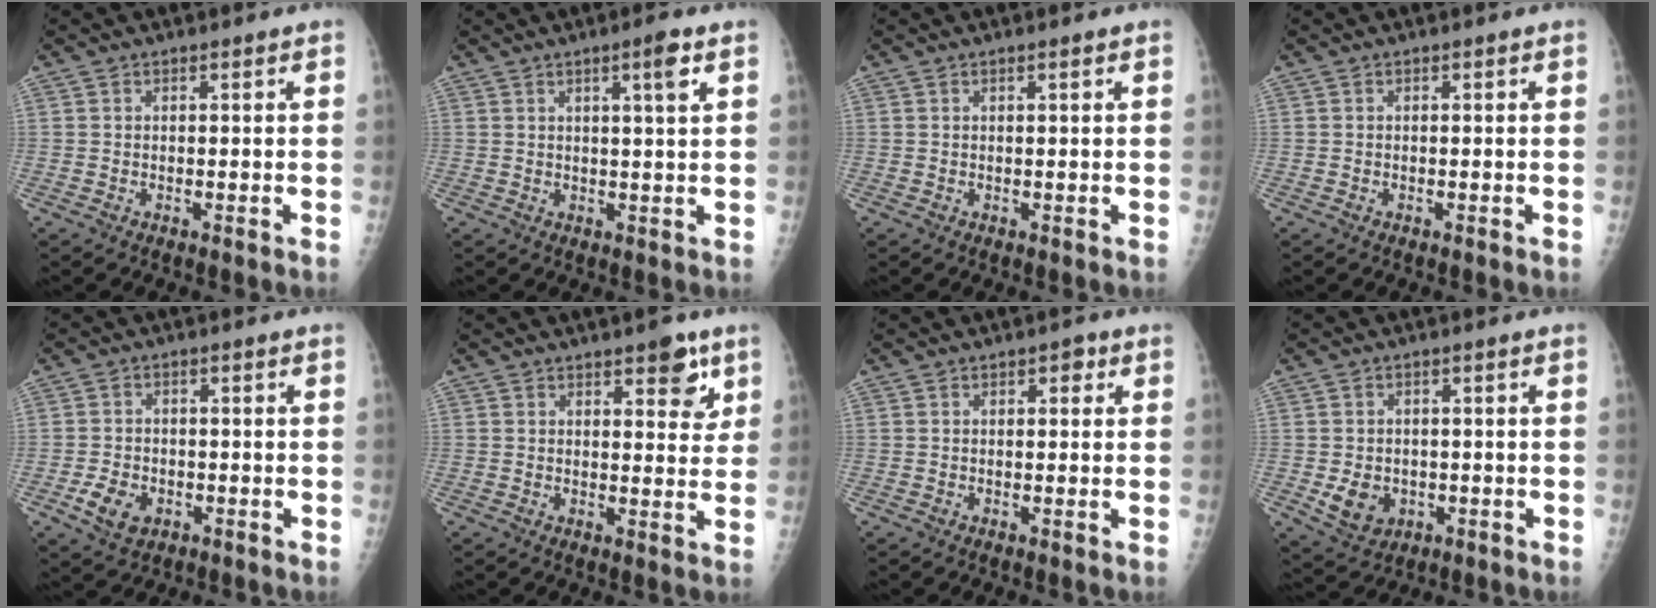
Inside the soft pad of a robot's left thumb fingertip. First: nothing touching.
{"total": 4.1, "force": [1.9, 0.1, 3.6], "torque": [-0.056, -0.009, 0.031]}
{"total": 0.7, "force": [0.3, 0.1, 0.6], "torque": [-0.010, 0.001, 0.005]}
{"total": 0.0}
{"total": 5.4, "force": [-2.1, 3.9, 3.1], "torque": [-0.049, 0.006, -0.033]}
{"total": 6.5, "force": [3.7, 2.9, 4.6], "torque": [-0.030, -0.018, 0.043]}
{"total": 1.7, "force": [0.7, 1.0, 1.1], "torque": [-0.002, 0.001, 0.006]}
{"total": 5.9, "force": [-1.3, 4.9, 3.1], "torque": [-0.036, 0.005, -0.007]}